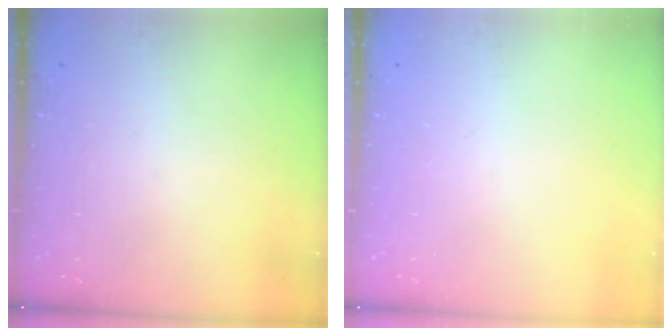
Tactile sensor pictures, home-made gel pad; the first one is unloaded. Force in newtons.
{"total": 0.0}